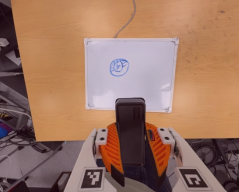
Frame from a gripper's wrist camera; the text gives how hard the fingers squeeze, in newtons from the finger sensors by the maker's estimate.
{"total": 11.0, "left": 8.6, "right": 13.4}